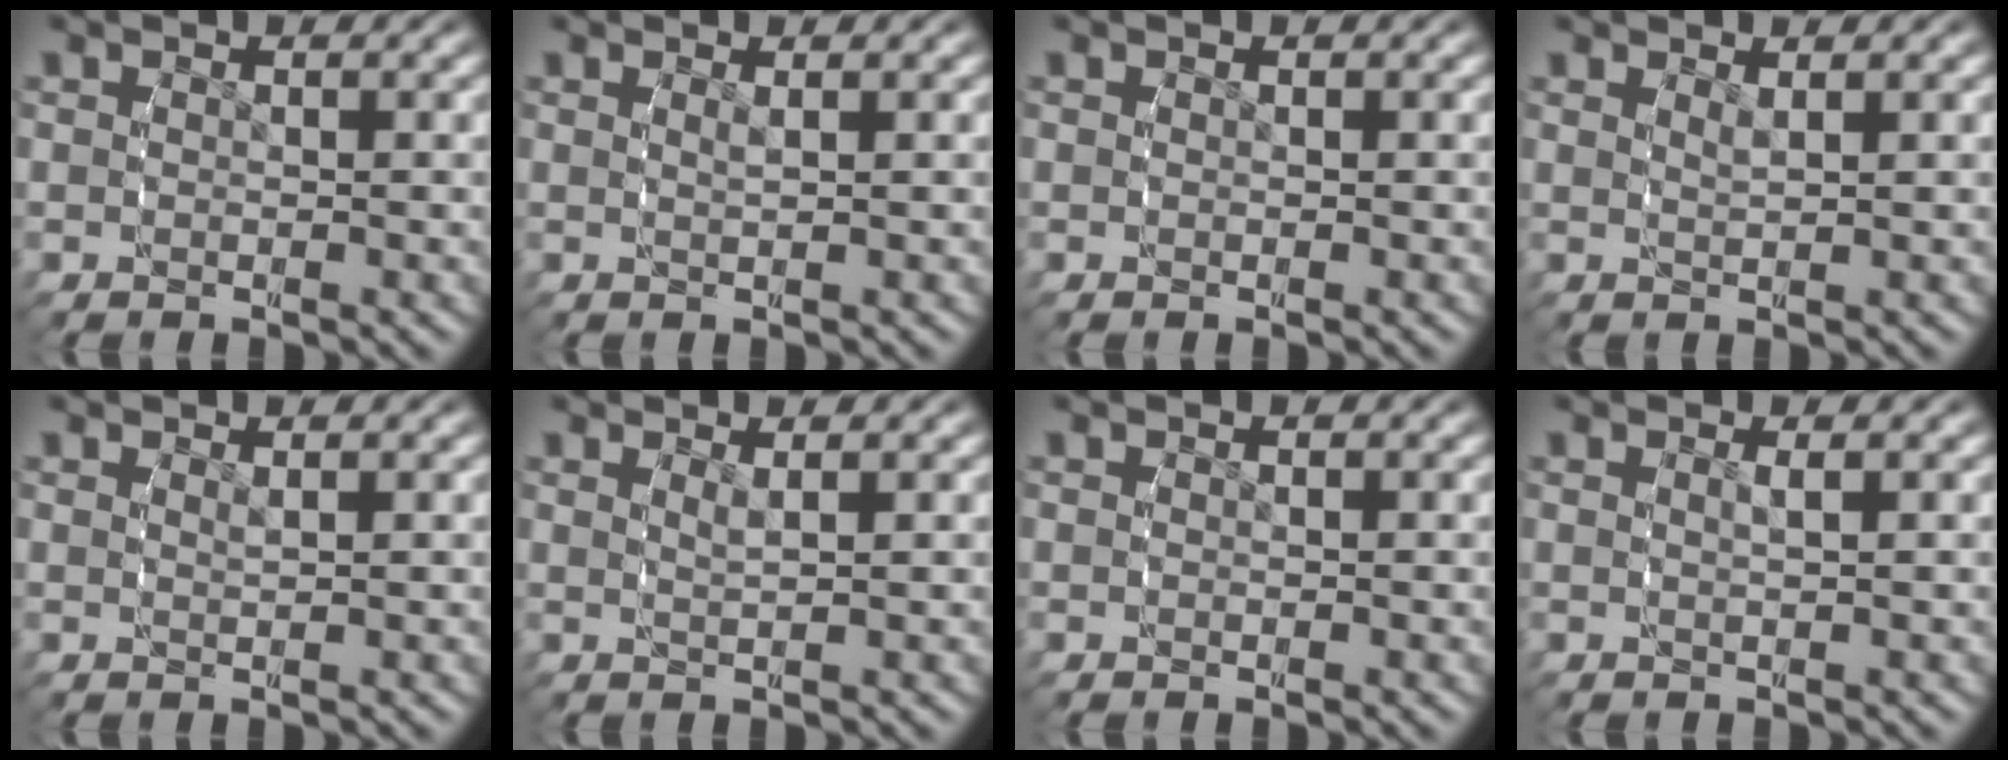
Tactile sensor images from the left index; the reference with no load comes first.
{"total": 0.7, "force": [0.5, -0.3, 0.4], "torque": [-0.012, -0.005, 0.011]}
{"total": 0.0}
{"total": 1.3, "force": [1.2, -0.2, 0.5], "torque": [-0.011, -0.006, 0.022]}
{"total": 0.8, "force": [0.8, -0.3, 0.1], "torque": [-0.003, -0.004, 0.015]}
{"total": 1.4, "force": [1.1, -0.1, 0.8], "torque": [-0.019, -0.007, 0.021]}
{"total": 0.0}
{"total": 0.7, "force": [0.3, -0.2, 0.6], "torque": [-0.016, -0.003, 0.006]}